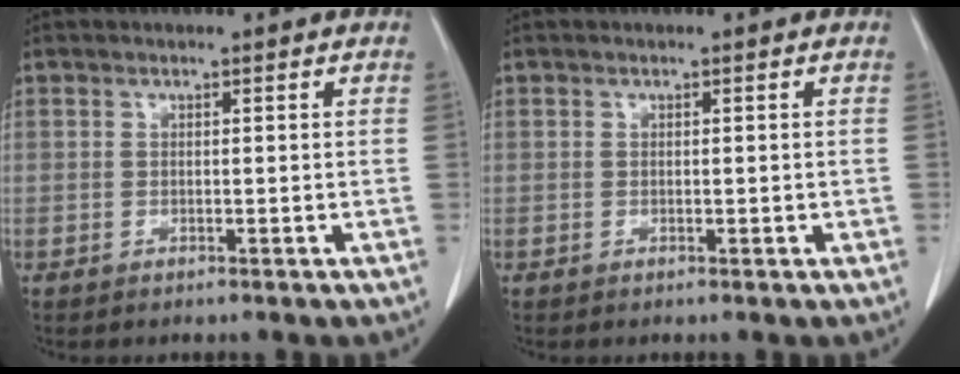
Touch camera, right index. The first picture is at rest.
{"total": 0.7, "force": [-0.1, 0.2, 0.6], "torque": [-0.011, -0.001, 0.000]}